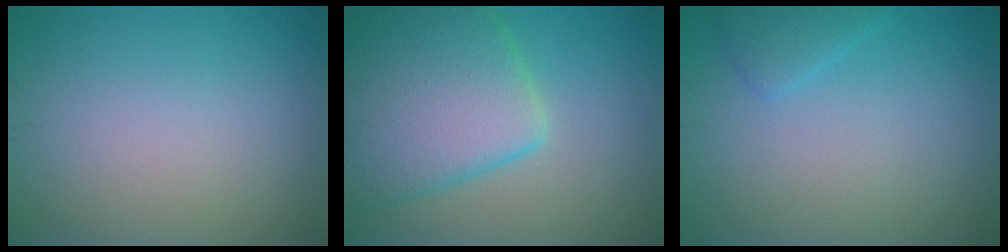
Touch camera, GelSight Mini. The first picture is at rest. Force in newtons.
{"total": 9.6, "press": 9.6, "slide": 0.6}
{"total": 1.6, "press": 1.6, "slide": 0.1}